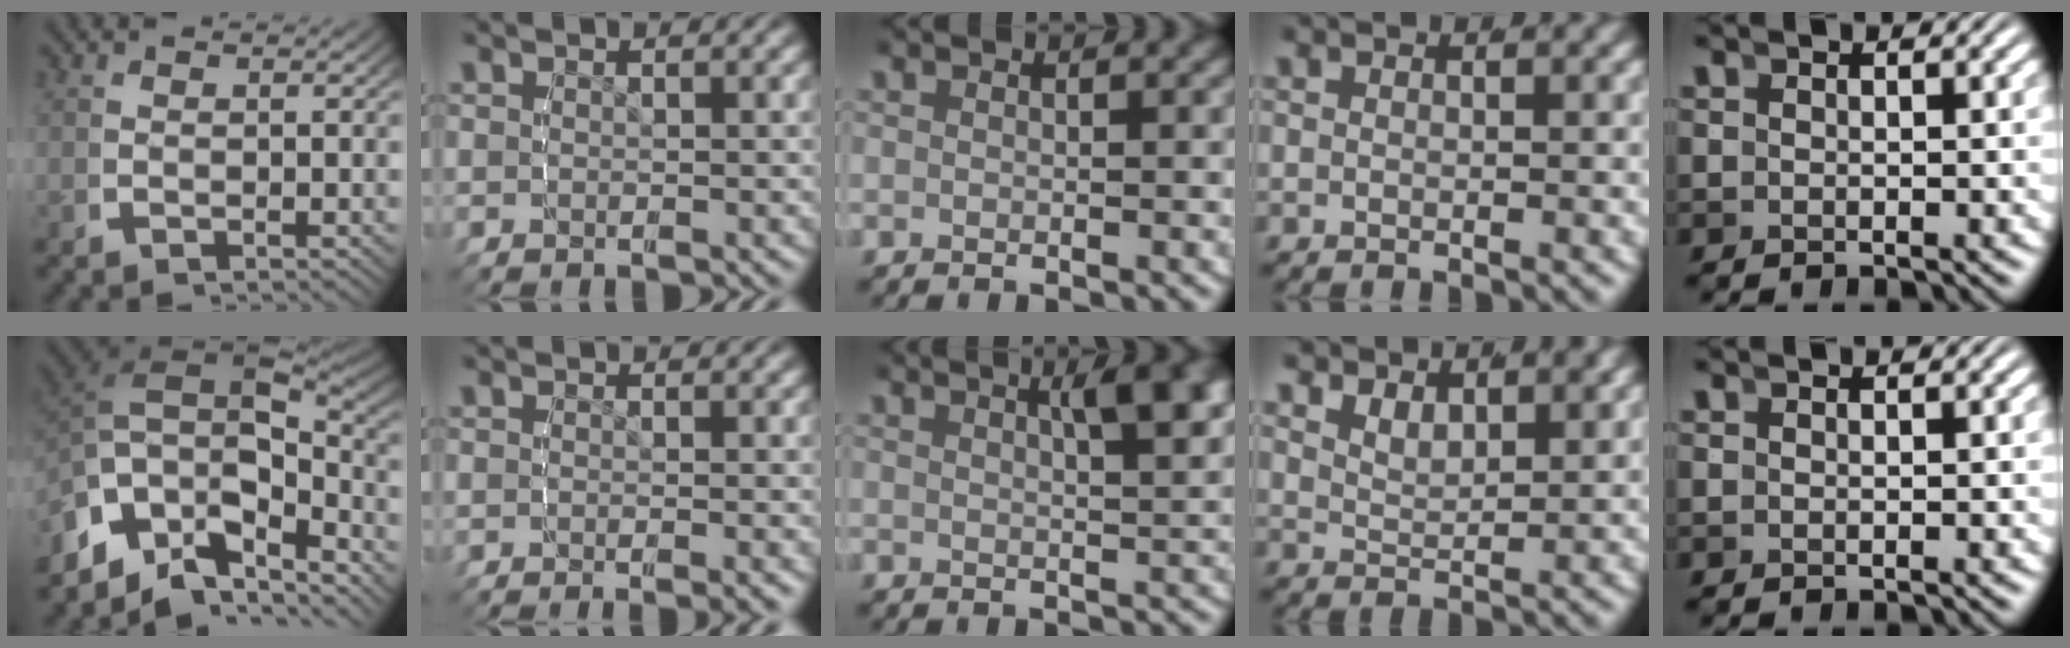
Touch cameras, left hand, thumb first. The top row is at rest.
{"thumb": {"total": 13.9, "force": [-1.4, 9.3, 10.2], "torque": [-0.206, -0.037, -0.007]}, "index": {"total": 1.8, "force": [-1.1, 0.2, 1.4], "torque": [-0.013, -0.001, -0.017]}, "middle": {"total": 5.5, "force": [2.2, 1.6, 4.8], "torque": [-0.061, 0.012, 0.031]}, "ring": {"total": 3.0, "force": [2.1, 1.3, 1.7], "torque": [-0.044, -0.015, 0.046]}}